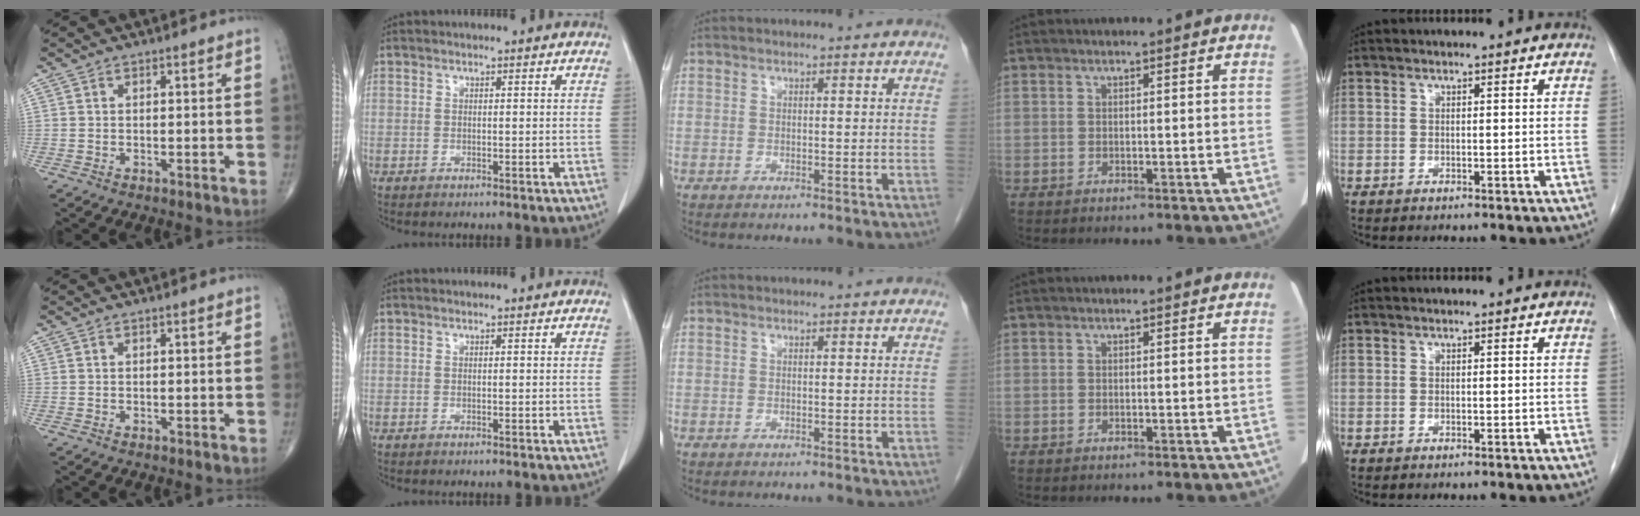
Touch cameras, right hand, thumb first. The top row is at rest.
{}